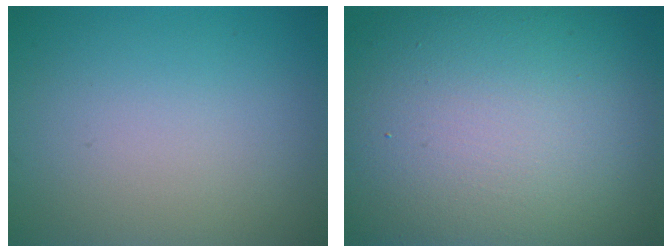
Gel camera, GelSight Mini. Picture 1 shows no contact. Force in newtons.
{"total": 17.9, "press": 17.8, "slide": 1.3}